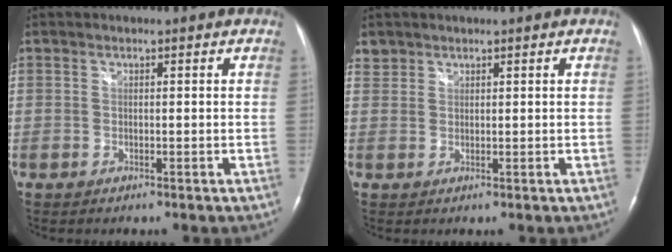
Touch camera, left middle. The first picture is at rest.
{"total": 1.6, "force": [1.3, 0.9, -0.2], "torque": [0.010, 0.009, 0.022]}